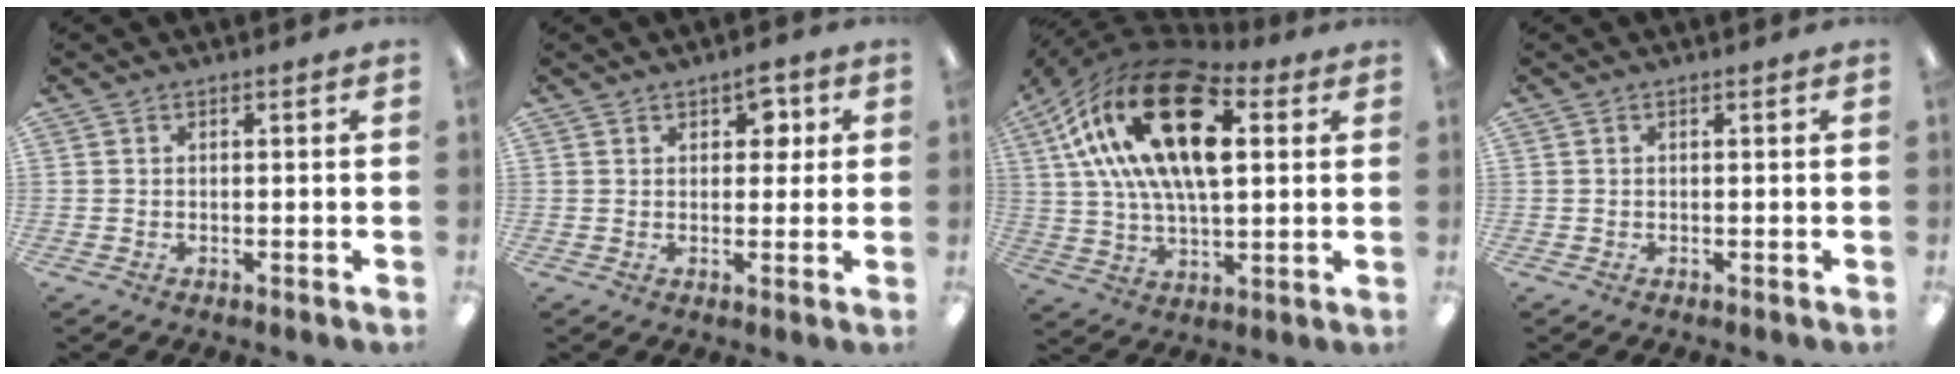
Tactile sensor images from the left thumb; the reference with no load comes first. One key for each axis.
{"total": 4.4, "fx": 2.2, "fy": 2.8, "fz": 2.6, "tx": -0.025, "ty": -0.005, "tz": 0.033}
{"total": 25.4, "fx": 9.1, "fy": 12.8, "fz": 20.0, "tx": -0.374, "ty": -0.020, "tz": 0.148}
{"total": 0.0}